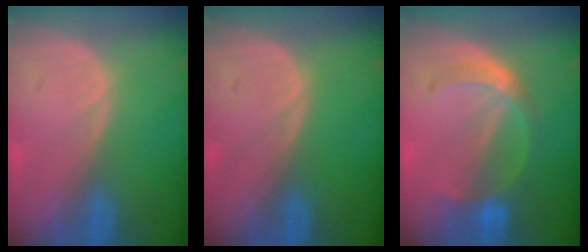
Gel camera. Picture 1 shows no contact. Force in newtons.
{"total": 0.0}
{"total": 5.8, "press": 5.3, "slide": 2.3}